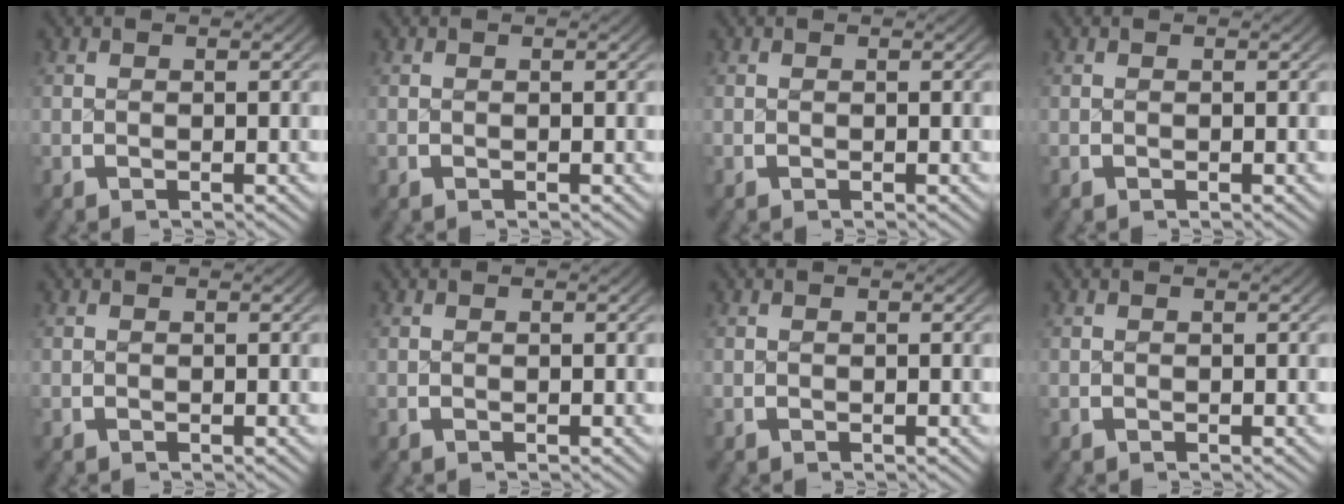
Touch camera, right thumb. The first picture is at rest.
{"total": 0.0}
{"total": 0.0}
{"total": 0.0}
{"total": 0.0}
{"total": 0.0}
{"total": 0.0}
{"total": 0.0}